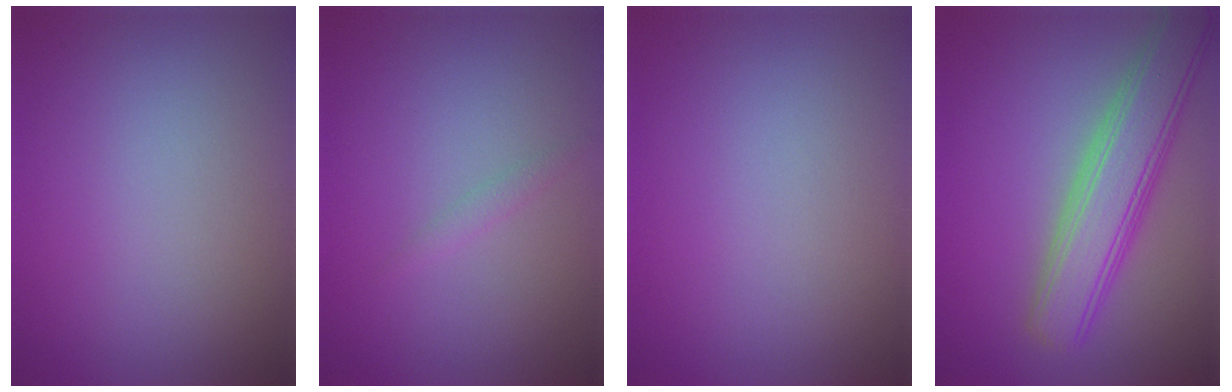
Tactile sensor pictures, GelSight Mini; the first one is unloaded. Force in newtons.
{"total": 0.8, "press": 0.8, "slide": 0.0}
{"total": 0.0}
{"total": 6.4, "press": 6.4, "slide": 0.3}